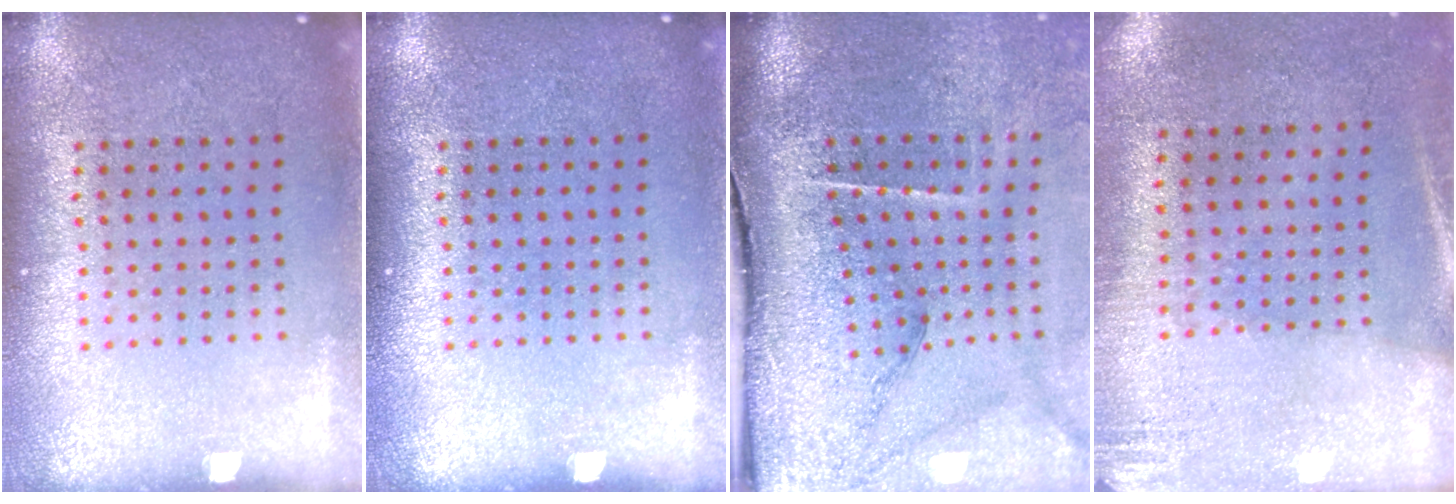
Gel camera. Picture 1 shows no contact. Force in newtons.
{"total": 0.0}
{"total": 4.7, "press": 3.7, "slide": 2.9}
{"total": 2.7, "press": 2.4, "slide": 1.3}